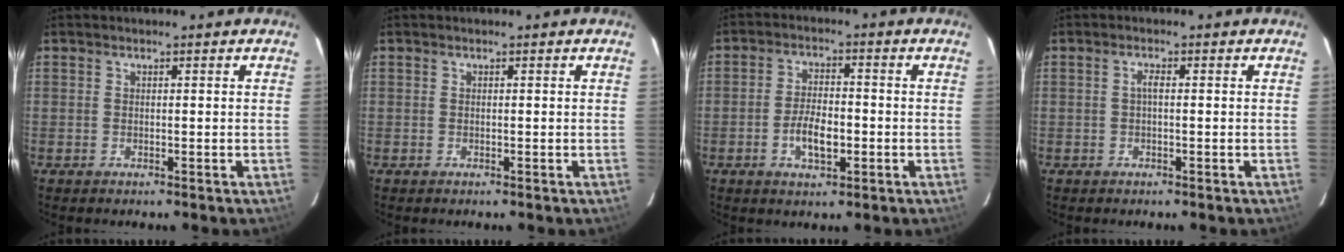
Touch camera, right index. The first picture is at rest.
{"total": 0.0}
{"total": 6.4, "force": [-2.1, 2.8, 5.3], "torque": [-0.109, 0.001, -0.035]}
{"total": 1.2, "force": [-0.1, 0.3, 1.2], "torque": [-0.022, 0.006, -0.004]}